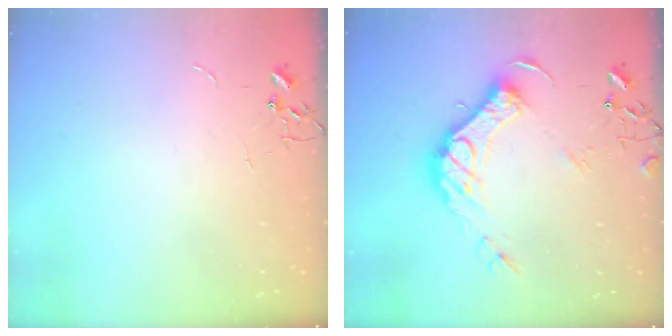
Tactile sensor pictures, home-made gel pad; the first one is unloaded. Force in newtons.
{"total": 16.9, "press": 16.8, "slide": 1.7}